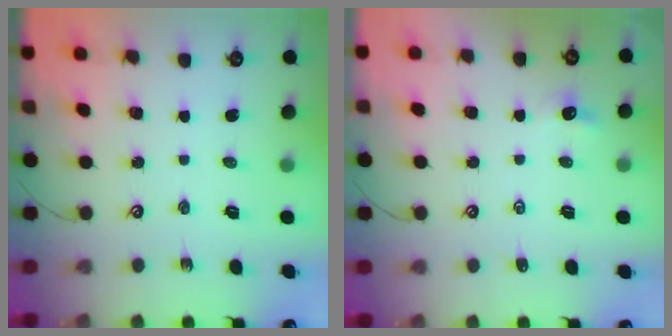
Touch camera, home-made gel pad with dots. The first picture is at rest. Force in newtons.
{"total": 0.0}